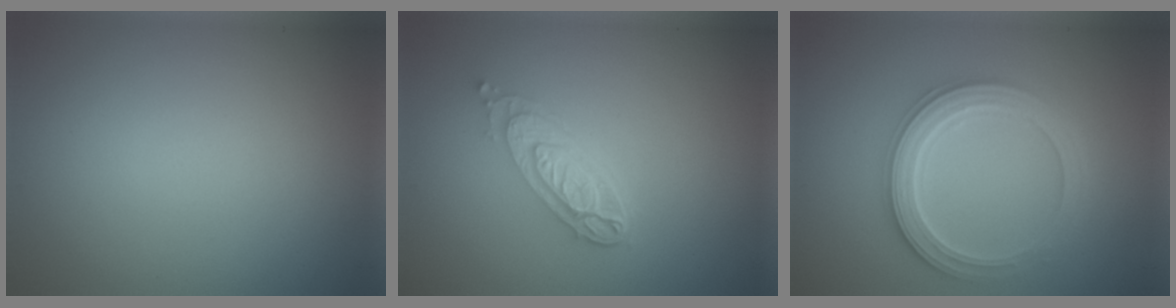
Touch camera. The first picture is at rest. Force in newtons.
{"total": 4.0, "press": 3.1, "slide": 2.6}
{"total": 4.8, "press": 4.8, "slide": 0.7}